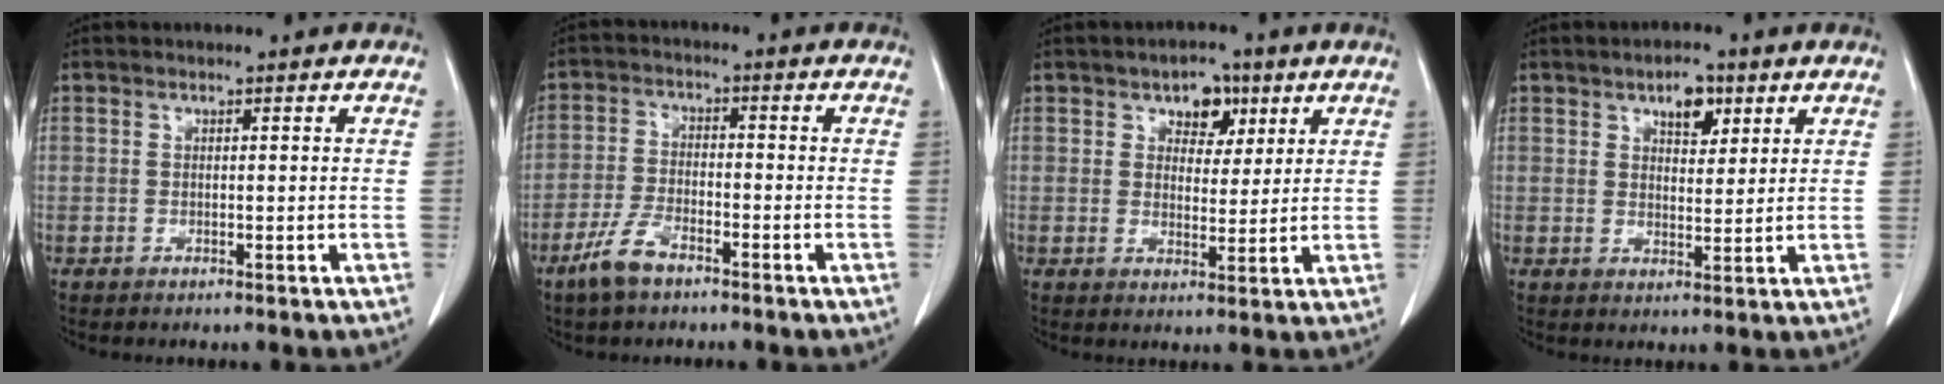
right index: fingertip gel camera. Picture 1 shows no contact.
{"total": 5.6, "force": [-3.9, 2.0, 3.4], "torque": [-0.078, -0.002, -0.075]}
{"total": 5.3, "force": [2.8, 3.4, 2.9], "torque": [-0.033, 0.010, 0.041]}
{"total": 4.7, "force": [2.6, 2.3, 3.2], "torque": [-0.049, 0.002, 0.042]}